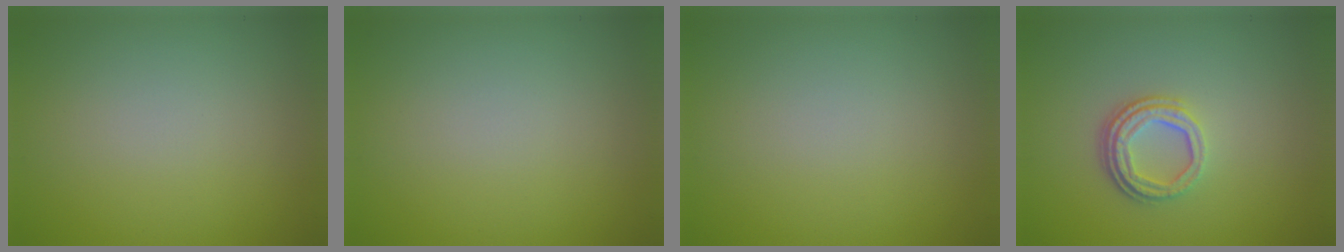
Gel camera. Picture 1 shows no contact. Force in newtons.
{"total": 0.0}
{"total": 0.0}
{"total": 3.5, "press": 2.6, "slide": 2.3}